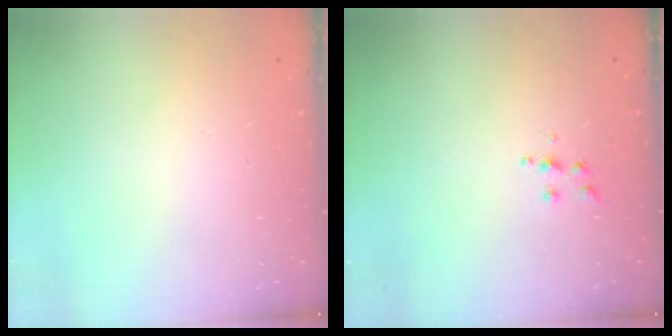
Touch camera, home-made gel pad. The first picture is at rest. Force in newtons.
{"total": 6.1, "press": 6.1, "slide": 0.5}